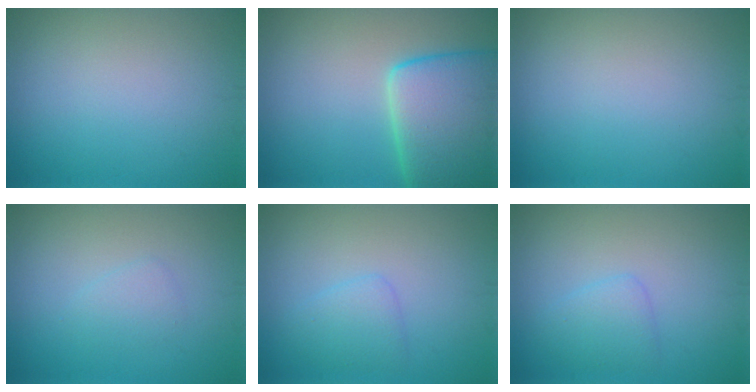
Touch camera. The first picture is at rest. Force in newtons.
{"total": 9.0, "press": 9.0, "slide": 0.9}
{"total": 0.0}
{"total": 1.1, "press": 1.1, "slide": 0.1}
{"total": 1.8, "press": 1.8, "slide": 0.1}
{"total": 1.8, "press": 1.8, "slide": 0.1}